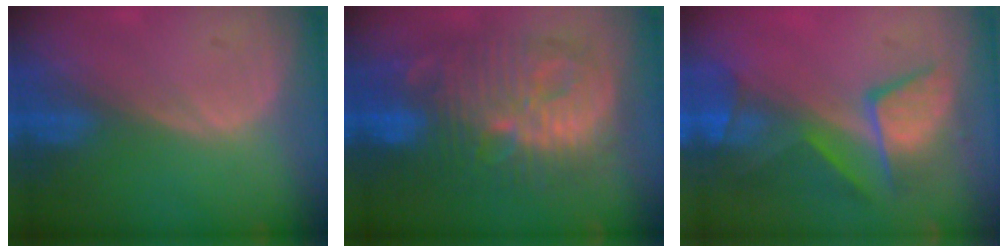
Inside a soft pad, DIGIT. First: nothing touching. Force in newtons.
{"total": 13.7, "press": 13.7, "slide": 1.1}
{"total": 9.4, "press": 8.6, "slide": 3.8}